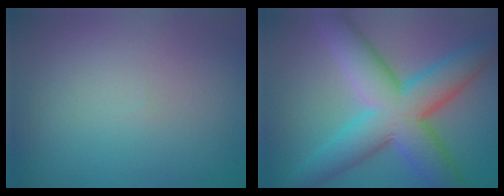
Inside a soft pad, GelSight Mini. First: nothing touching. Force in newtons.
{"total": 10.0, "press": 10.0, "slide": 0.3}